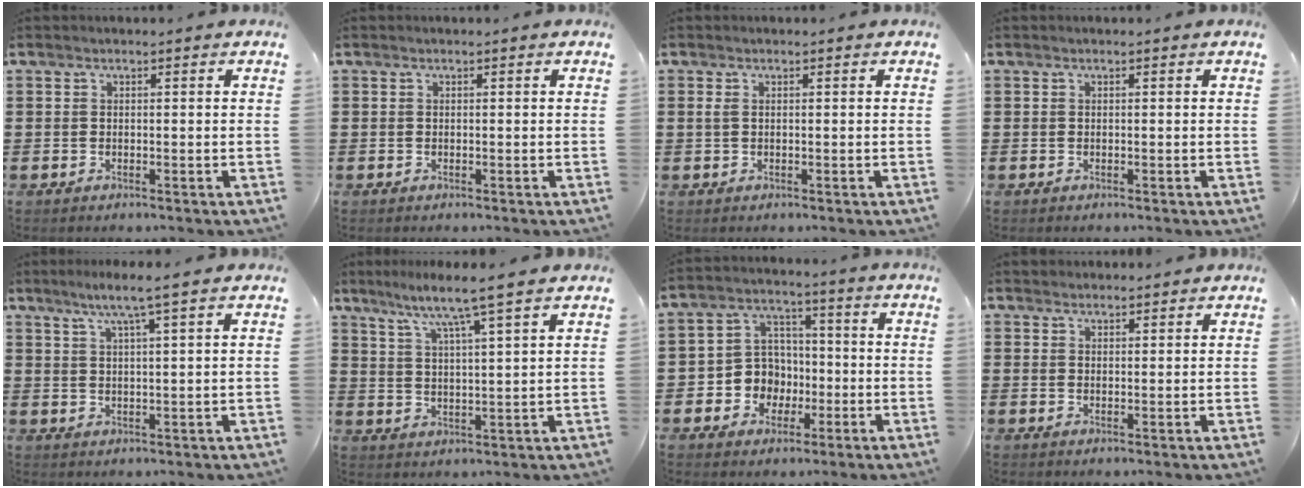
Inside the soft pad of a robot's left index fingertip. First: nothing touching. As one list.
[{"total": 0.0}, {"total": 1.0, "force": [0.2, 0.3, 0.9], "torque": [-0.026, -0.002, 0.001]}, {"total": 0.0}, {"total": 4.8, "force": [3.1, -0.6, 3.6], "torque": [-0.077, -0.002, 0.051]}, {"total": 5.9, "force": [4.7, -1.3, 3.3], "torque": [-0.083, -0.030, 0.074]}, {"total": 6.8, "force": [-1.4, 6.4, 1.9], "torque": [-0.069, 0.011, -0.025]}, {"total": 1.7, "force": [1.7, 0.4, -0.1], "torque": [-0.001, 0.003, 0.034]}]